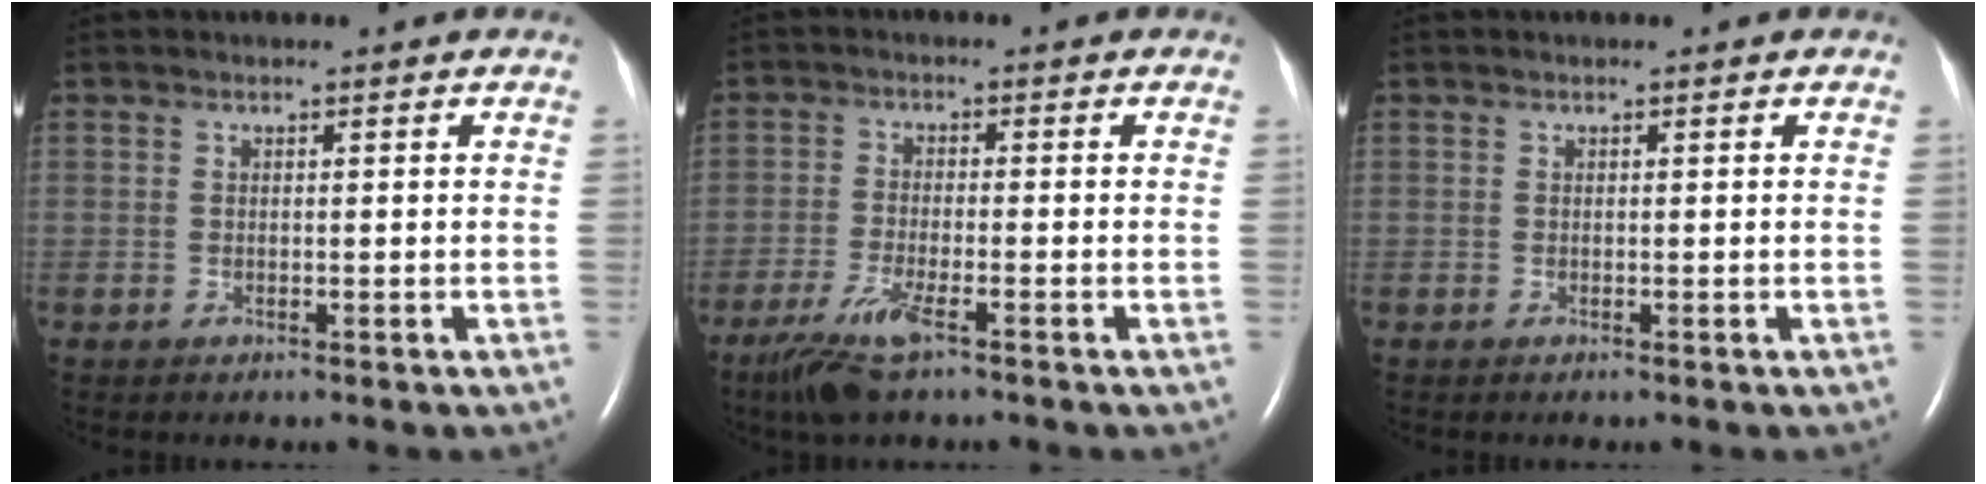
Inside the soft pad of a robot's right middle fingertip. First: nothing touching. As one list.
[{"total": 6.2, "force": [-4.1, 0.8, 4.6], "torque": [-0.106, -0.016, -0.075]}, {"total": 0.0}]